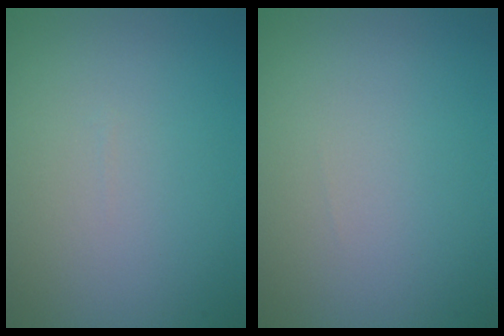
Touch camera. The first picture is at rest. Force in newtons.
{"total": 0.0}